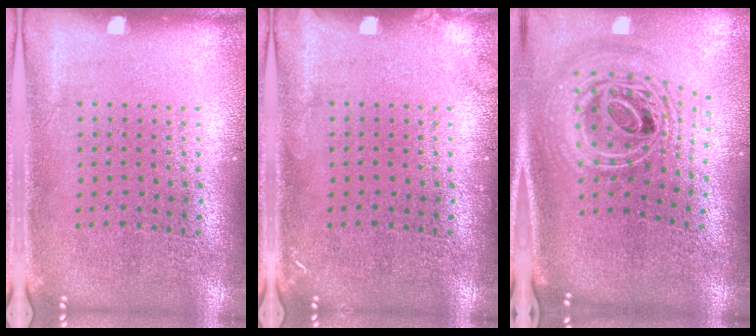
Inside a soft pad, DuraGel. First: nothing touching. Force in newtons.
{"total": 0.8, "press": 0.8, "slide": 0.1}
{"total": 2.8, "press": 1.9, "slide": 2.0}